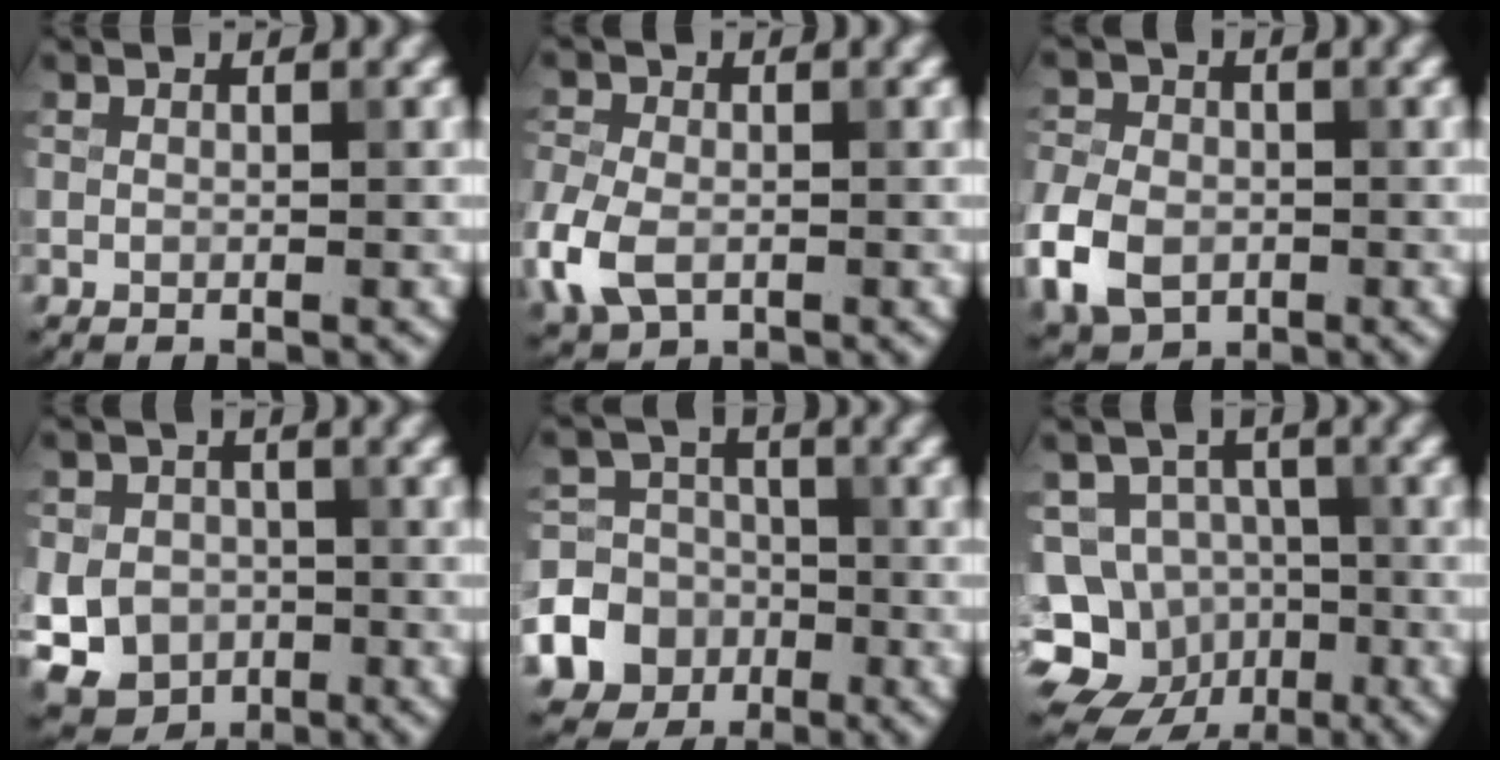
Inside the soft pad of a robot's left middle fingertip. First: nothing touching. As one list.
[{"total": 5.6, "force": [-2.0, 3.8, 3.7], "torque": [-0.096, -0.009, -0.046]}, {"total": 6.8, "force": [-2.4, 4.9, 4.0], "torque": [-0.097, -0.012, -0.058]}, {"total": 8.4, "force": [-2.3, 7.6, 2.8], "torque": [-0.056, -0.012, -0.067]}, {"total": 10.9, "force": [-4.6, 9.6, 2.5], "torque": [-0.056, -0.031, -0.093]}, {"total": 10.8, "force": [-5.3, 9.0, 2.8], "torque": [-0.044, 0.000, -0.094]}]